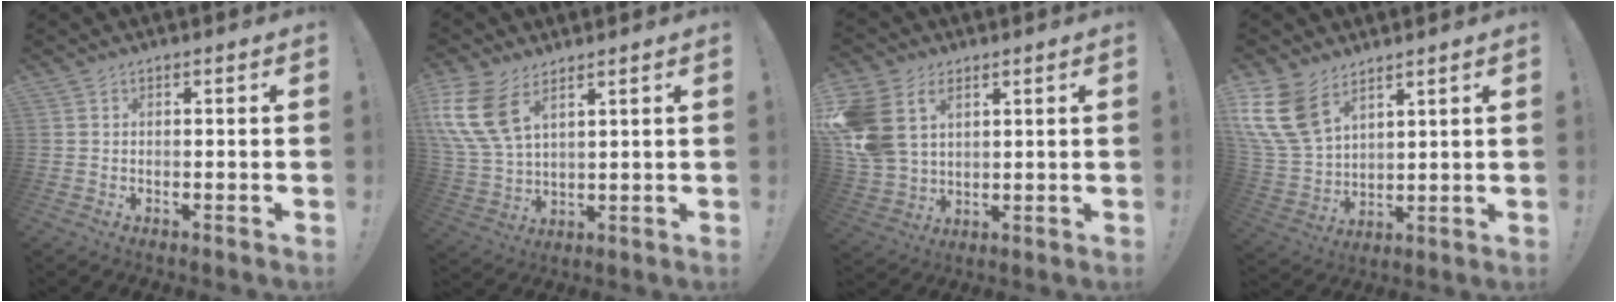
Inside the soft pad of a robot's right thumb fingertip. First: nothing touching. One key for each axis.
{"total": 12.9, "fx": 6.7, "fy": 7.1, "fz": 8.5, "tx": -0.191, "ty": -0.026, "tz": 0.127}
{"total": 13.2, "fx": 5.4, "fy": 9.6, "fz": 7.3, "tx": -0.160, "ty": -0.026, "tz": 0.108}
{"total": 14.6, "fx": 8.4, "fy": 8.8, "fz": 7.9, "tx": -0.178, "ty": -0.043, "tz": 0.166}